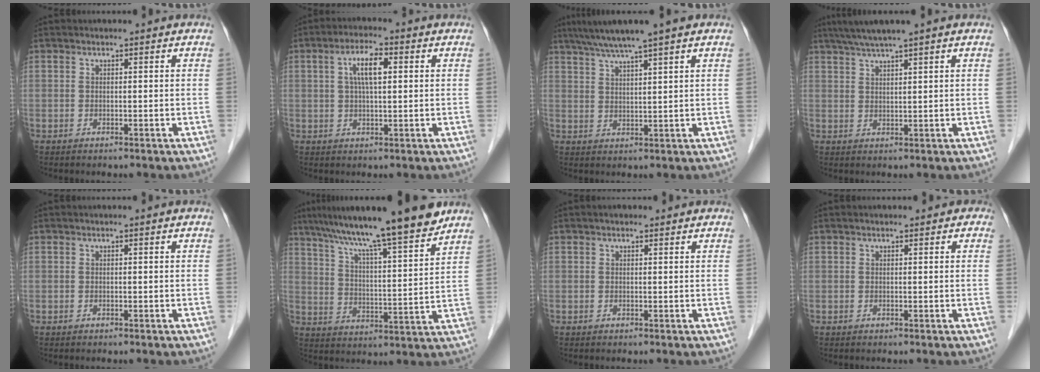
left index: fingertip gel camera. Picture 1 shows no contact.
{"total": 5.1, "force": [1.3, 1.3, 4.8], "torque": [-0.091, 0.014, 0.024]}
{"total": 7.4, "force": [5.7, -0.9, 4.6], "torque": [-0.077, 0.023, 0.097]}
{"total": 5.3, "force": [4.1, -0.9, 3.2], "torque": [-0.061, 0.020, 0.076]}
{"total": 0.0}
{"total": 16.6, "force": [13.4, -0.2, 9.7], "torque": [-0.149, 0.009, 0.211]}
{"total": 1.5, "force": [1.2, 0.7, 0.7], "torque": [-0.013, 0.014, 0.014]}
{"total": 1.1, "force": [0.7, 0.7, 0.3], "torque": [0.004, 0.006, 0.003]}